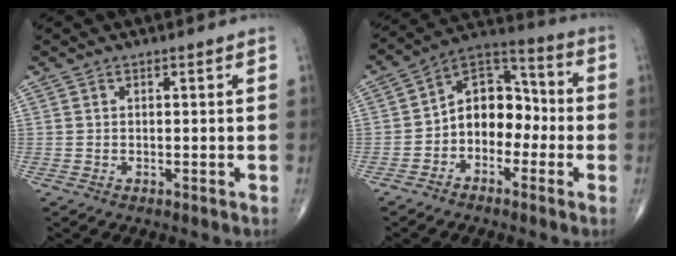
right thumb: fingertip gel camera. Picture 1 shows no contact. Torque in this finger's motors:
{"motor_torque": [-0.01, 0.27, 0.15, -0.02, 0.17]}